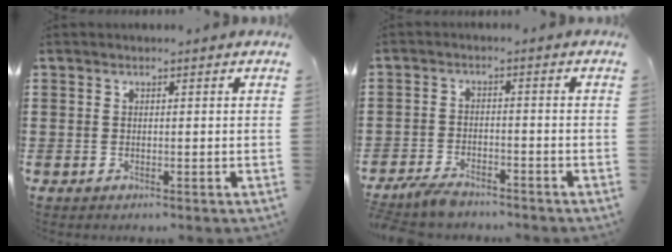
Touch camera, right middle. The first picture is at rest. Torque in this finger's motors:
{"motor_torque": [1.40, 0.02, 0.50, 0.16]}